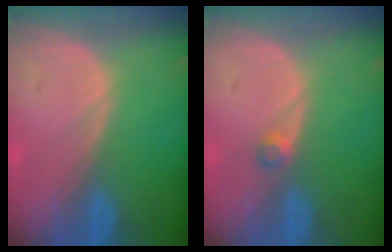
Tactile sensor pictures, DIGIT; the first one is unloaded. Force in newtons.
{"total": 1.6, "press": 1.4, "slide": 0.9}